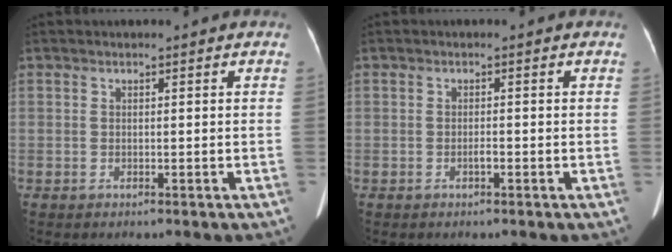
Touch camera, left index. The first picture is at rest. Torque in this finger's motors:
{"motor_torque": [0.19, 0.05, 0.06, 0.03]}